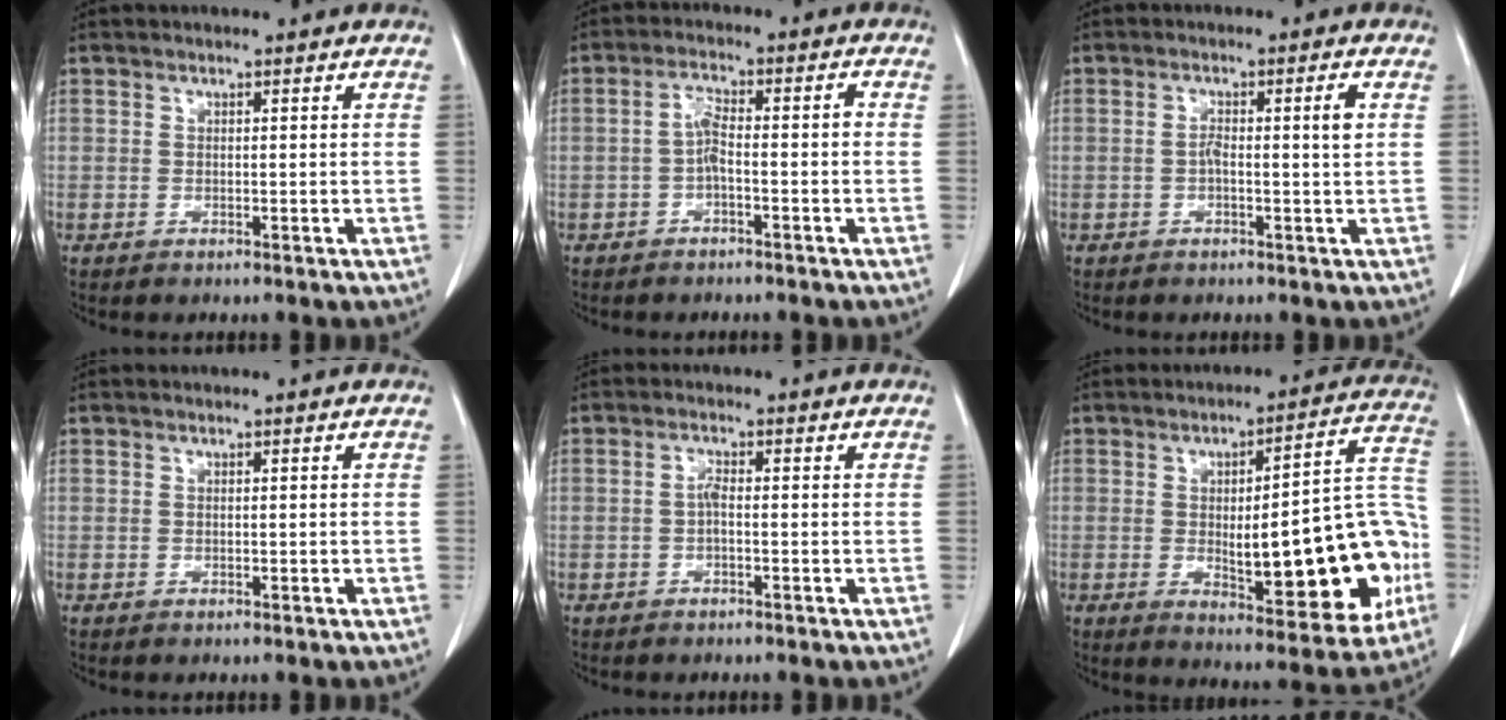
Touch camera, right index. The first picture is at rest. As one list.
[{"total": 3.8, "force": [-1.2, 0.9, 3.5], "torque": [-0.068, 0.016, -0.021]}, {"total": 3.4, "force": [0.0, 0.0, 3.4], "torque": [-0.060, 0.009, 0.001]}, {"total": 0.0}, {"total": 1.5, "force": [-0.4, 0.3, 1.4], "torque": [-0.027, 0.003, -0.009]}, {"total": 20.8, "force": [-3.7, 5.5, 19.7], "torque": [-0.203, 0.030, -0.030]}]